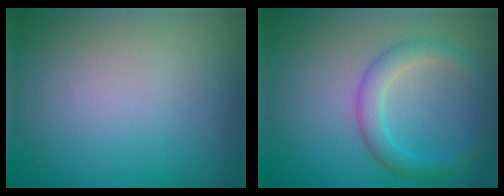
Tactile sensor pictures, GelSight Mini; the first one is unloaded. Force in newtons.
{"total": 2.7, "press": 2.7, "slide": 0.1}